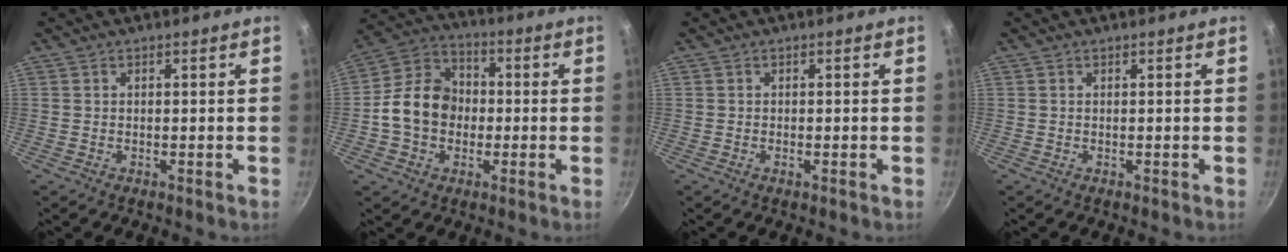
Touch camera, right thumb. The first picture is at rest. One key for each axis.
{"total": 12.6, "fx": -1.2, "fy": 10.1, "fz": 7.4, "tx": -0.098, "ty": 0.030, "tz": -0.040}
{"total": 0.6, "fx": -0.2, "fy": 0.2, "fz": 0.6, "tx": -0.012, "ty": 0.002, "tz": -0.006}
{"total": 0.0}